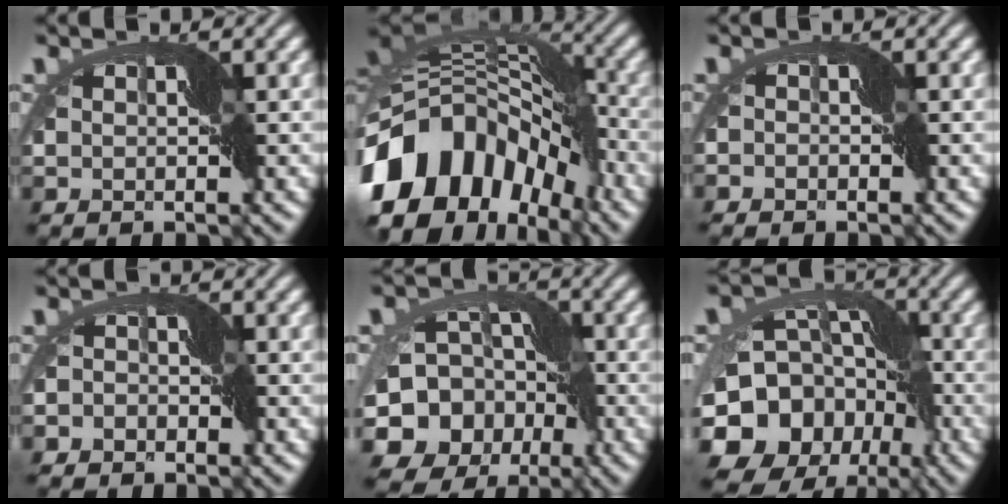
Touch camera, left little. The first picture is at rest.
{"total": 15.2, "force": [-6.4, 9.9, 9.6], "torque": [-0.212, 0.003, -0.122]}
{"total": 1.7, "force": [-1.5, 0.8, 0.1], "torque": [-0.006, 0.006, -0.027]}
{"total": 4.1, "force": [-3.5, 2.0, 0.4], "torque": [0.005, -0.003, -0.060]}
{"total": 12.6, "force": [-4.6, 10.4, 5.4], "torque": [-0.094, -0.021, -0.098]}
{"total": 14.6, "force": [-5.4, 11.7, 7.0], "torque": [-0.127, -0.004, -0.104]}